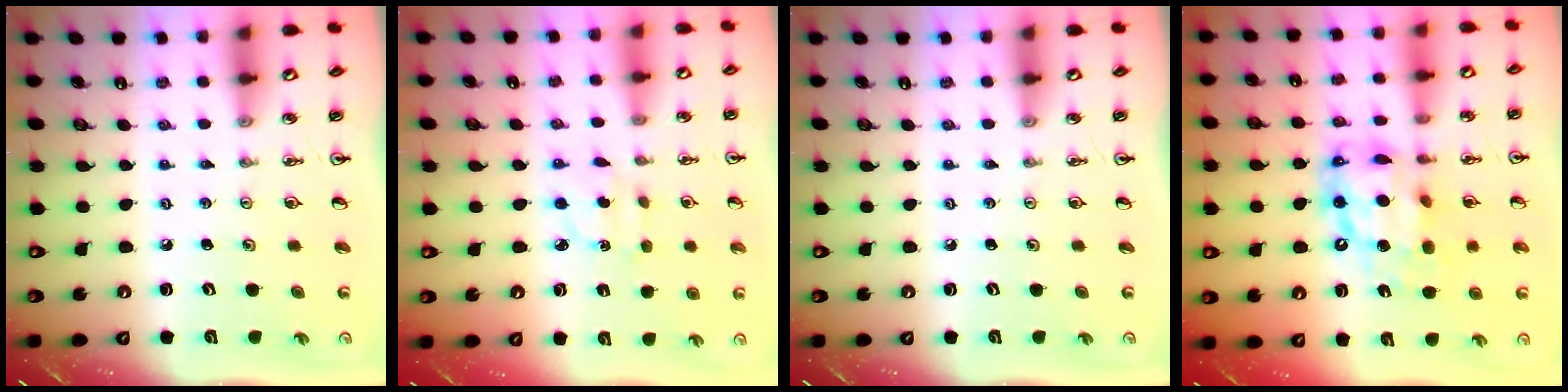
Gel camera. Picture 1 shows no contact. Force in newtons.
{"total": 3.2, "press": 3.2, "slide": 0.5}
{"total": 0.0}
{"total": 13.7, "press": 13.6, "slide": 1.0}